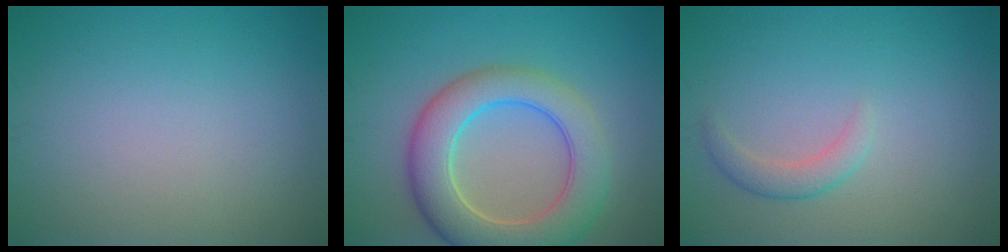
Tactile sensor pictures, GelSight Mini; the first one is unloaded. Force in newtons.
{"total": 8.0, "press": 7.9, "slide": 0.6}
{"total": 1.8, "press": 1.8, "slide": 0.1}